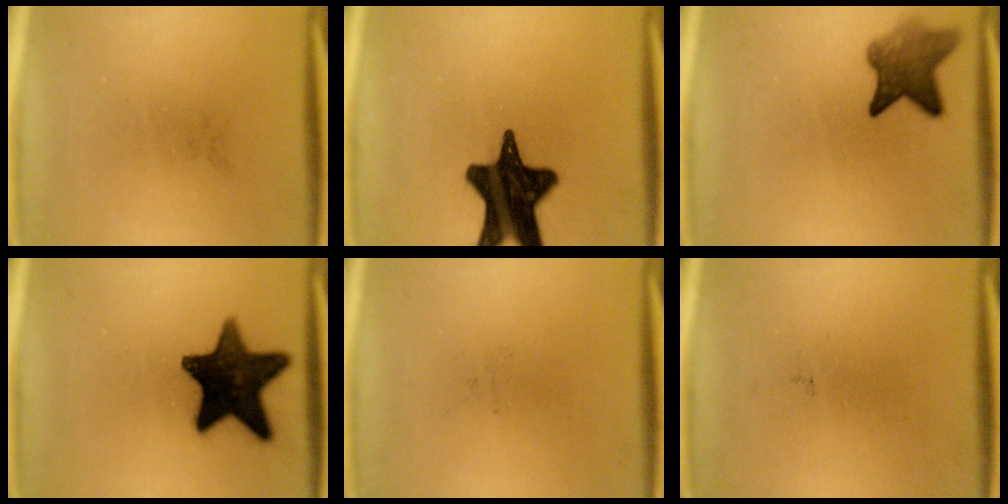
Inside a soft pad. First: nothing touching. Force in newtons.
{"total": 18.9}
{"total": 6.2}
{"total": 15.9}
{"total": 0.0}
{"total": 0.0}